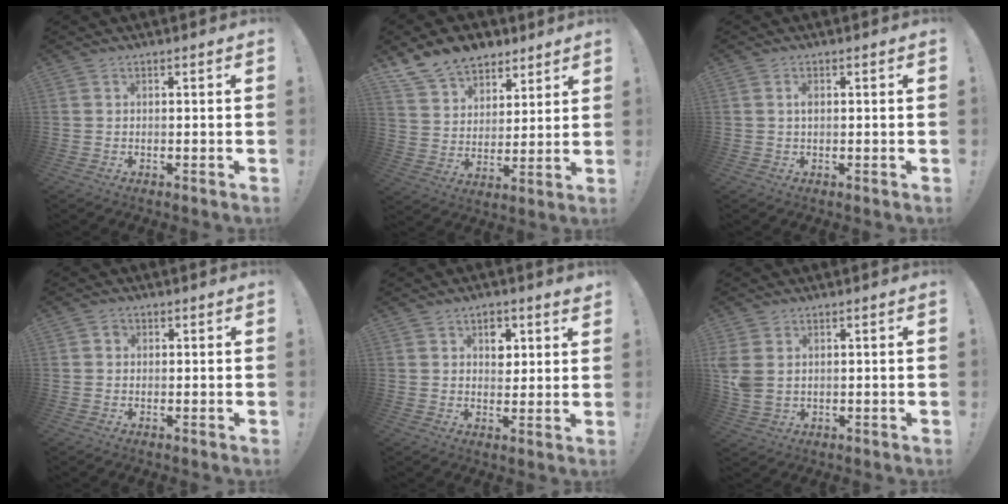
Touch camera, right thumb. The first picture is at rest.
{"total": 13.3, "force": [10.0, 8.1, 3.2], "torque": [-0.064, -0.070, 0.195]}
{"total": 1.3, "force": [0.0, 0.7, 1.1], "torque": [-0.017, 0.001, -0.002]}
{"total": 1.6, "force": [0.2, 1.4, 0.6], "torque": [-0.006, 0.003, 0.002]}
{"total": 5.5, "force": [2.5, 4.1, 2.7], "torque": [-0.018, -0.016, 0.040]}
{"total": 5.2, "force": [1.4, 3.6, 3.6], "torque": [-0.070, -0.007, 0.029]}